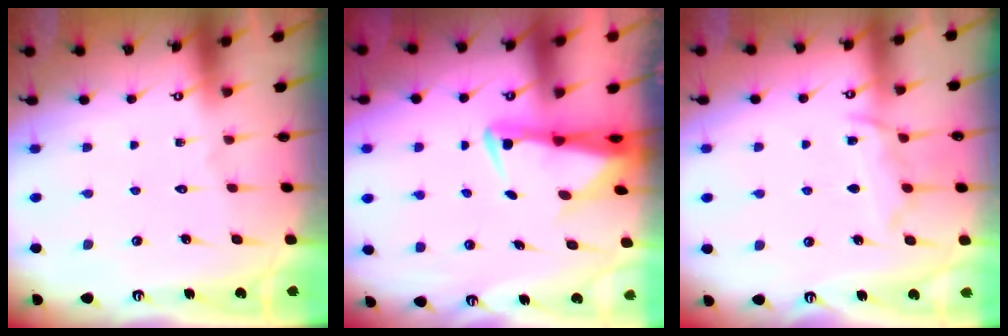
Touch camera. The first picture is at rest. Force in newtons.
{"total": 3.2, "press": 3.1, "slide": 0.6}
{"total": 9.0, "press": 9.0, "slide": 1.1}